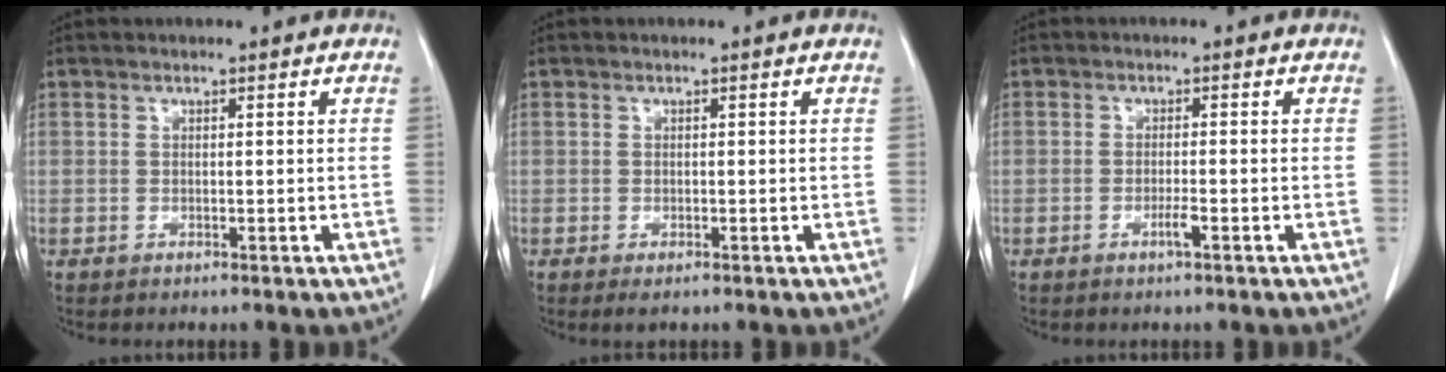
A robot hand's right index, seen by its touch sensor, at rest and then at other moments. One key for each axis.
{"total": 1.3, "fx": -0.8, "fy": 0.4, "fz": 1.0, "tx": -0.013, "ty": -0.003, "tz": -0.006}
{"total": 2.2, "fx": -1.1, "fy": 0.0, "fz": 1.9, "tx": -0.036, "ty": -0.002, "tz": -0.021}